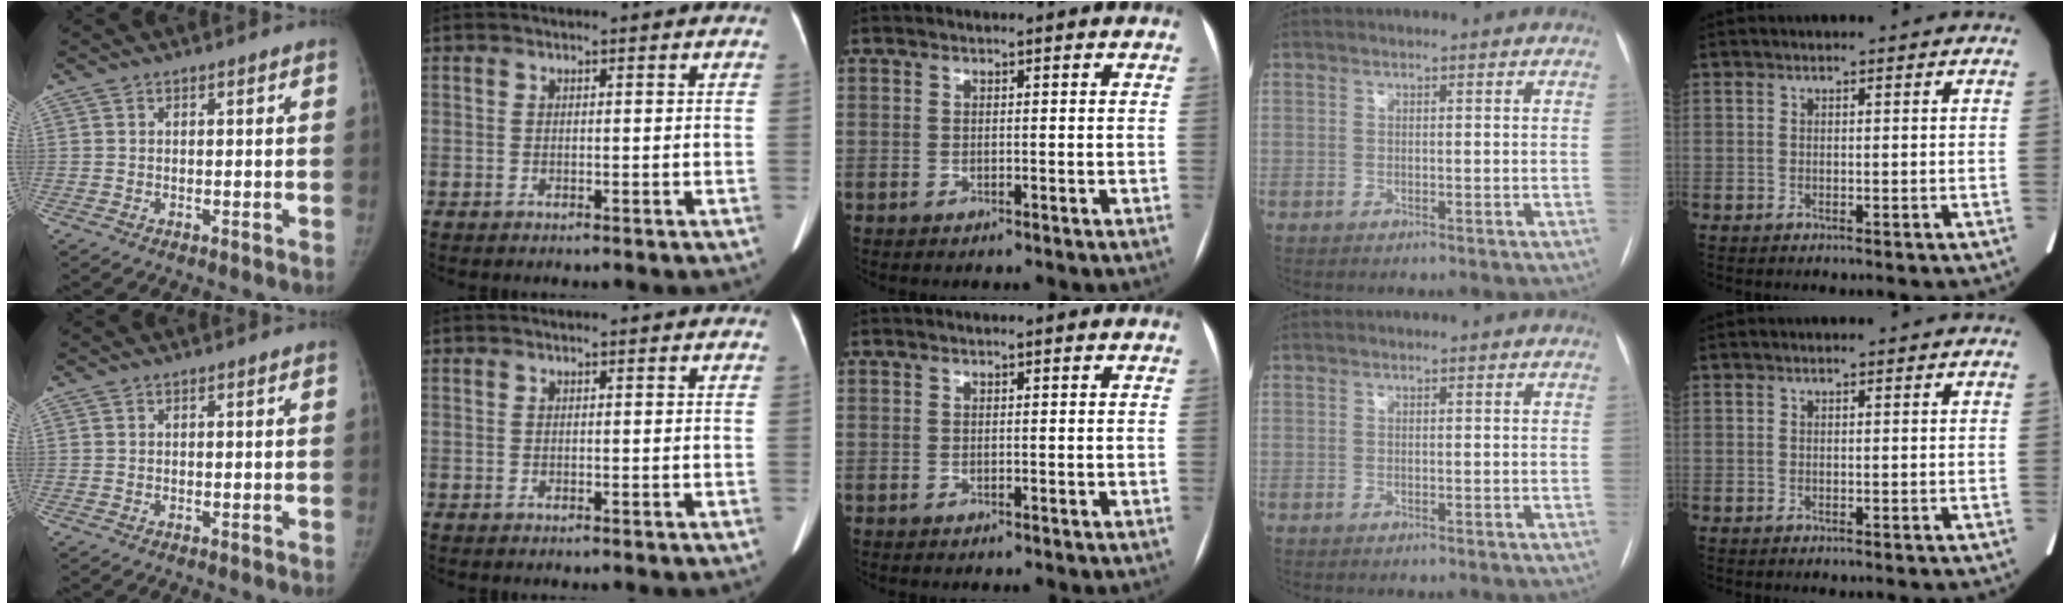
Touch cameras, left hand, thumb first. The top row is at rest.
{}